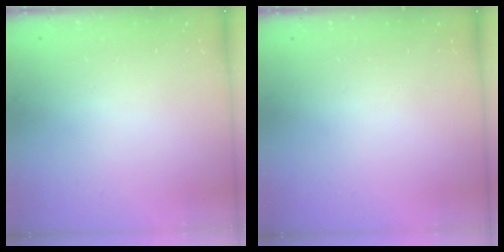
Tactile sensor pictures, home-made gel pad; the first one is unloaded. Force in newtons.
{"total": 0.0}